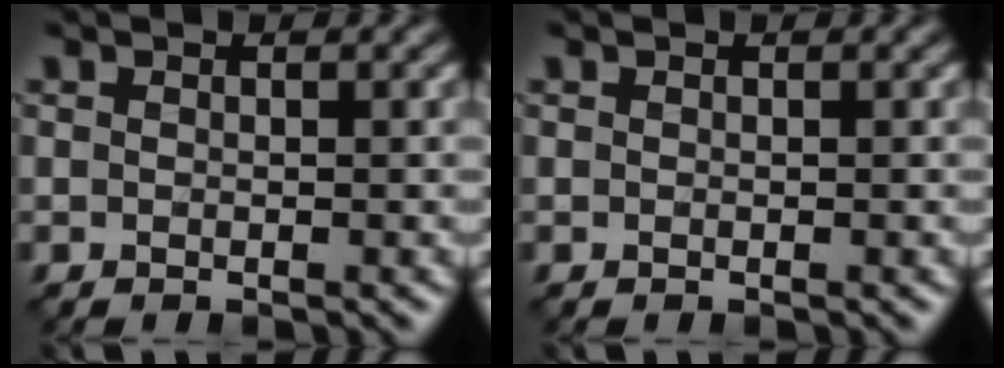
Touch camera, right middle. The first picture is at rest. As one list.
[{"total": 0.0}]